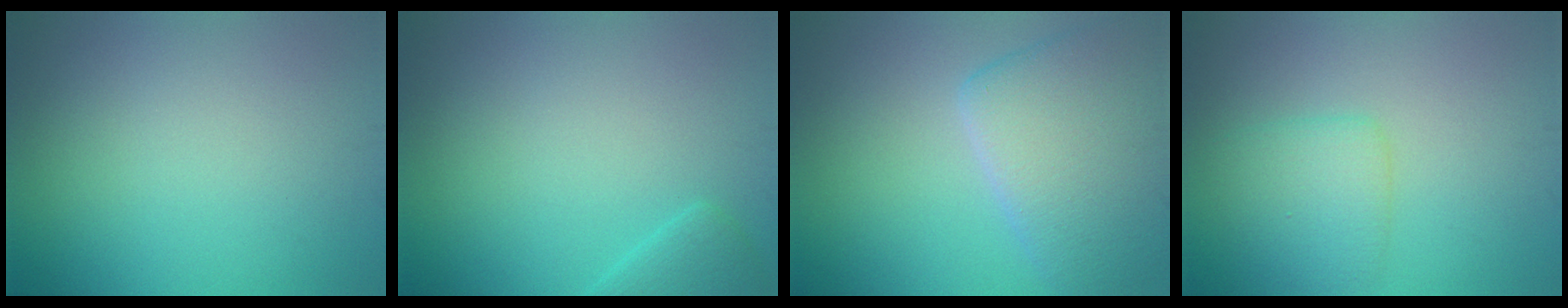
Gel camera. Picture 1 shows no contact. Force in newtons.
{"total": 1.6, "press": 1.6, "slide": 0.2}
{"total": 6.9, "press": 6.9, "slide": 0.4}
{"total": 2.8, "press": 2.8, "slide": 0.2}